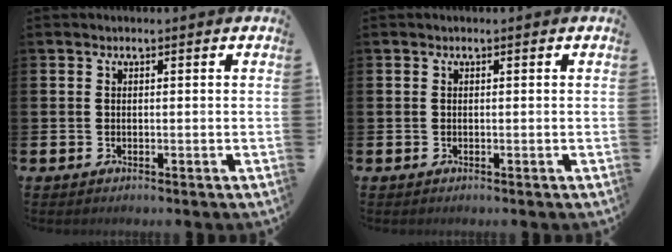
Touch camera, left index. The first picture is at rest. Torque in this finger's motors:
{"motor_torque": [-0.06, 0.01, 0.06, 0.02]}